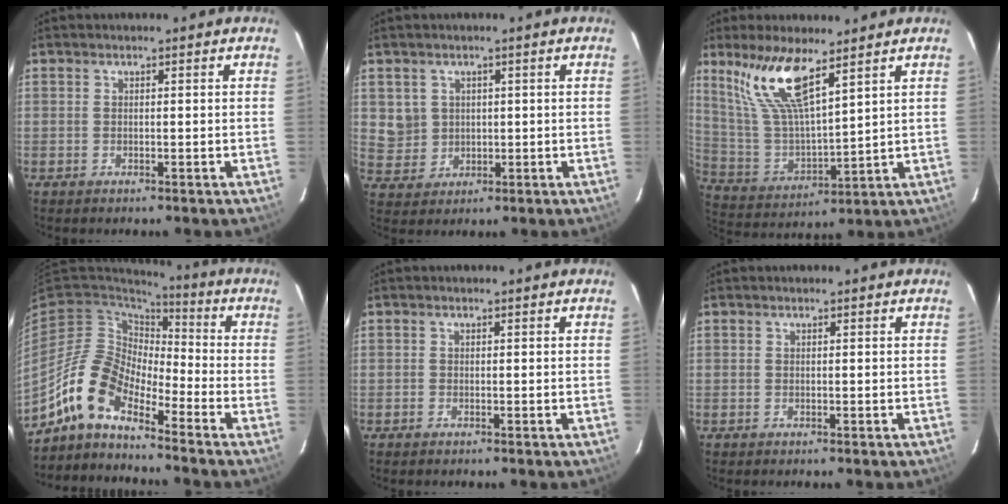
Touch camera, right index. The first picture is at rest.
{"total": 5.0, "force": [1.1, 4.8, 0.9], "torque": [-0.020, 0.010, 0.033]}
{"total": 13.5, "force": [8.8, 3.0, 9.8], "torque": [-0.192, 0.008, 0.191]}
{"total": 11.7, "force": [-8.4, 4.5, 6.7], "torque": [-0.126, 0.015, -0.181]}
{"total": 0.5, "force": [-0.5, 0.2, 0.1], "torque": [-0.003, -0.001, -0.011]}
{"total": 0.0}